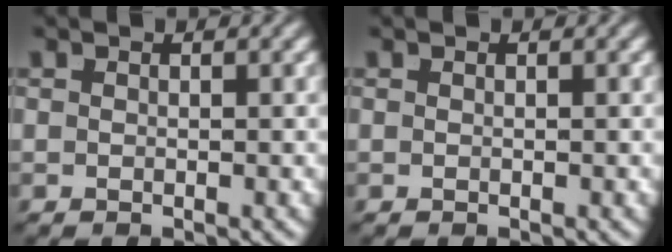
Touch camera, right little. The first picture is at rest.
{"total": 0.0}